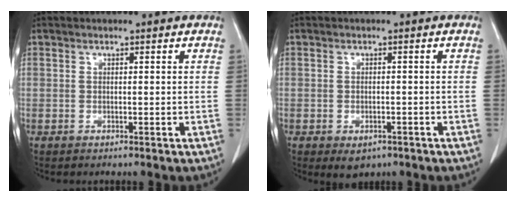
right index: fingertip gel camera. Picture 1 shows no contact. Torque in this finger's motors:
{"motor_torque": [0.64, -0.61, 0.14, 0.02]}